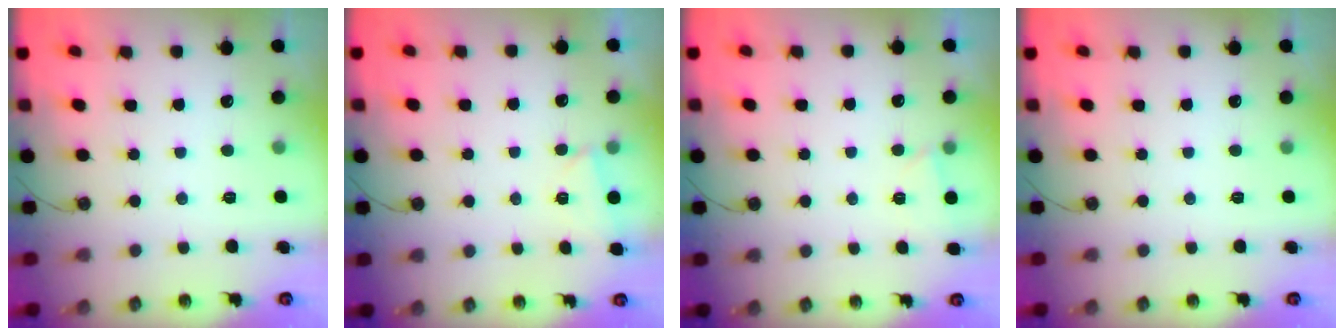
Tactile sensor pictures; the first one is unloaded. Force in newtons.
{"total": 2.8, "press": 2.1, "slide": 1.8}
{"total": 2.0, "press": 1.9, "slide": 0.3}
{"total": 0.0}